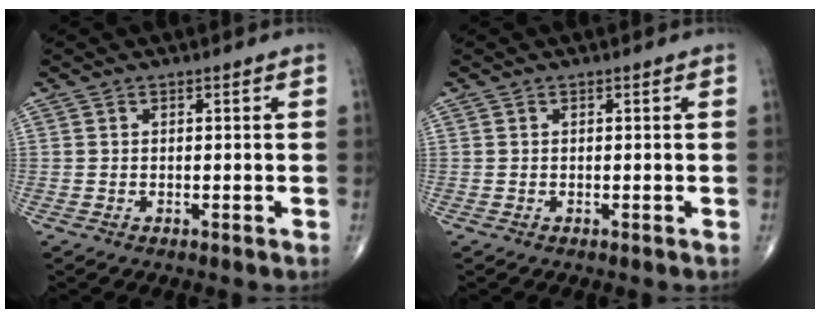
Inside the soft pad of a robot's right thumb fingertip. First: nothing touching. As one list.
[{"total": 0.0}]